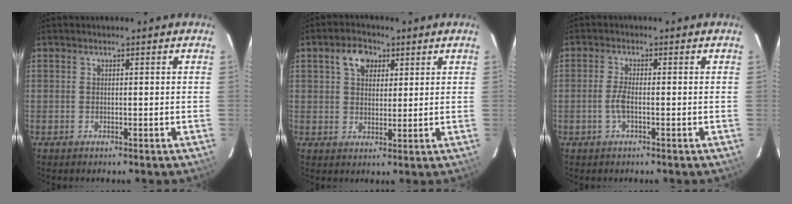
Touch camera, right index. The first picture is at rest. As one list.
[{"total": 5.6, "force": [2.6, 3.9, 3.1], "torque": [-0.050, 0.018, 0.046]}, {"total": 2.6, "force": [-0.9, 0.4, 2.4], "torque": [-0.054, -0.001, -0.018]}]